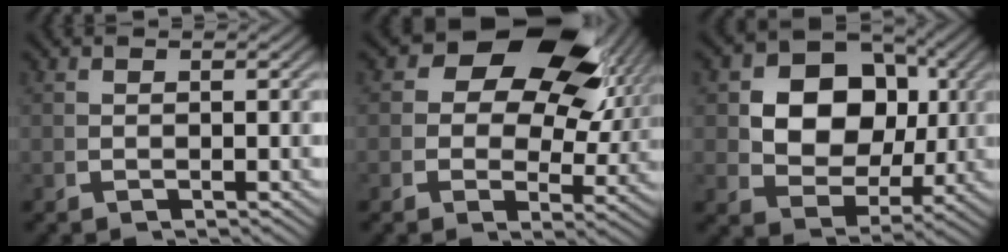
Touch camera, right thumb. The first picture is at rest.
{"total": 14.2, "force": [4.0, 9.0, 10.3], "torque": [-0.143, 0.006, 0.053]}
{"total": 11.8, "force": [1.3, 8.9, 7.7], "torque": [-0.167, -0.038, 0.035]}